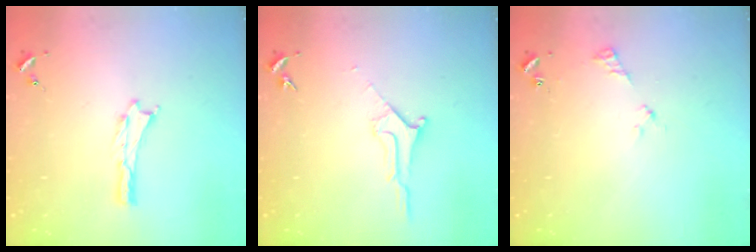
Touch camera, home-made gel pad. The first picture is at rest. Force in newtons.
{"total": 1.8, "press": 1.7, "slide": 0.2}
{"total": 2.5, "press": 2.5, "slide": 0.3}